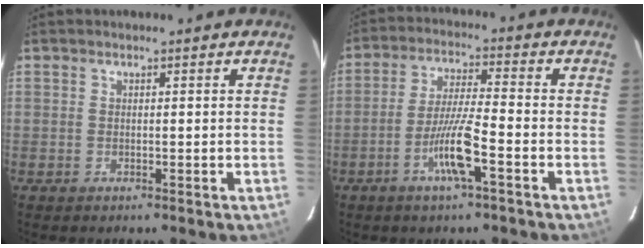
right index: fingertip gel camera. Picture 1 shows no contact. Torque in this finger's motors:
{"motor_torque": [1.32, -0.66, 0.85, 0.09]}